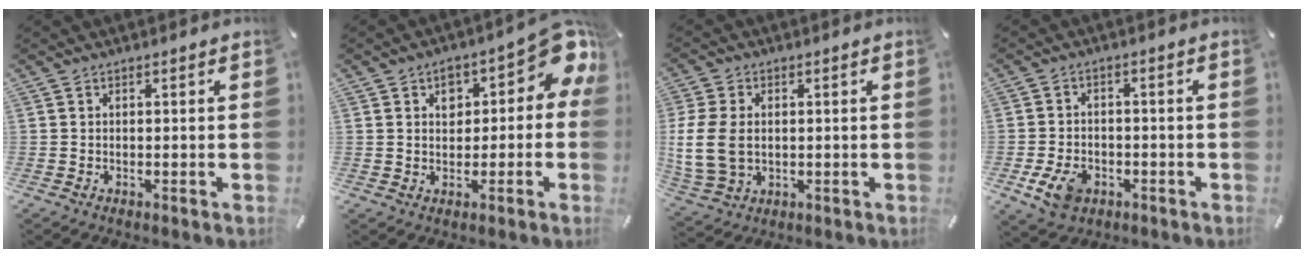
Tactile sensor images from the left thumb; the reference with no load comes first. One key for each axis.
{"total": 10.5, "fx": 4.3, "fy": 7.0, "fz": 6.5, "tx": -0.069, "ty": -0.031, "tz": 0.071}
{"total": 10.9, "fx": 0.4, "fy": 8.0, "fz": 7.4, "tx": -0.169, "ty": 0.005, "tz": 0.009}
{"total": 7.3, "fx": -2.8, "fy": 5.3, "fz": 4.1, "tx": -0.086, "ty": 0.007, "tz": -0.053}